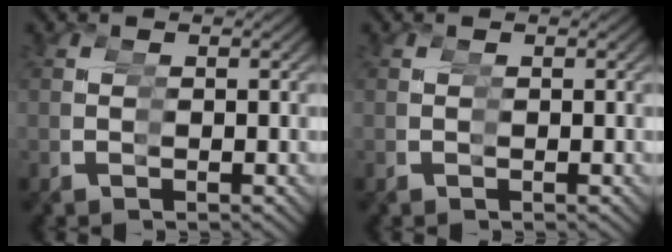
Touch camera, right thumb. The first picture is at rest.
{"total": 0.0}